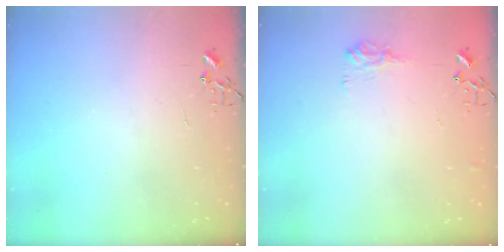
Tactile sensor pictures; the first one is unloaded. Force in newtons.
{"total": 9.0, "press": 9.0, "slide": 0.5}